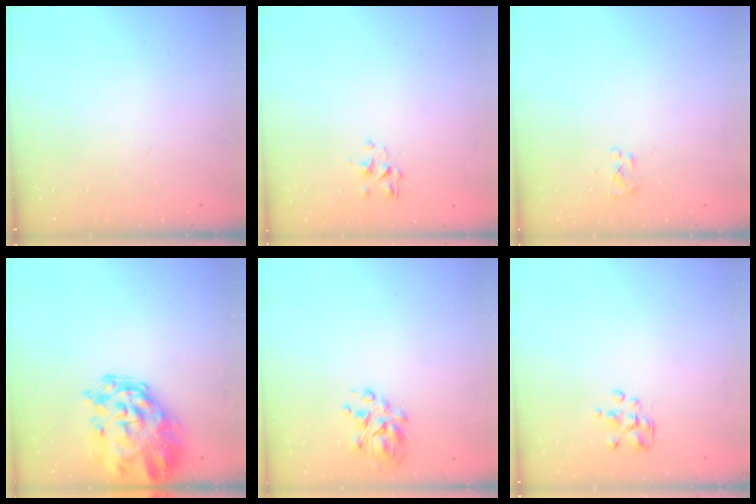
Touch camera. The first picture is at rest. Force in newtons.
{"total": 1.5, "press": 1.4, "slide": 0.7}
{"total": 2.5, "press": 2.4, "slide": 0.8}
{"total": 12.3, "press": 11.7, "slide": 4.0}
{"total": 7.1, "press": 6.7, "slide": 2.3}
{"total": 2.3, "press": 2.1, "slide": 0.7}